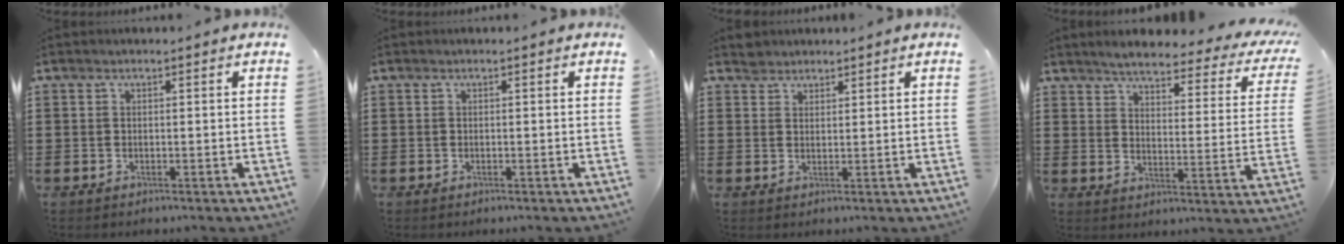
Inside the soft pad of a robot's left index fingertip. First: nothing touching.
{"total": 0.0}
{"total": 1.7, "force": [1.5, 0.7, -0.2], "torque": [-0.002, 0.002, 0.031]}
{"total": 4.0, "force": [3.7, 0.3, 1.4], "torque": [-0.041, -0.030, 0.054]}